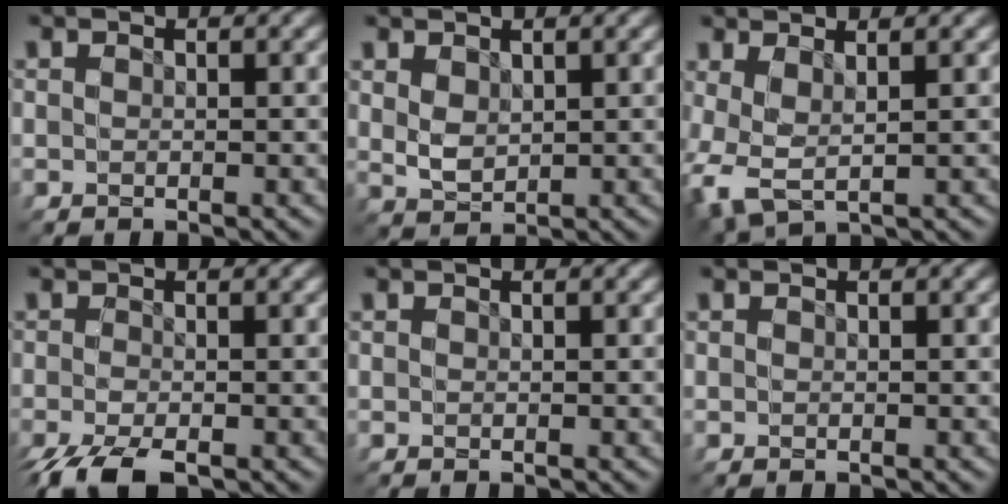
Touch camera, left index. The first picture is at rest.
{"total": 2.7, "force": [2.5, 0.9, 0.2], "torque": [0.012, 0.014, 0.043]}
{"total": 5.0, "force": [0.8, 4.1, 2.7], "torque": [-0.064, -0.001, 0.018]}
{"total": 2.5, "force": [-2.3, -0.7, 0.6], "torque": [-0.003, -0.007, -0.031]}
{"total": 0.0}
{"total": 0.0}